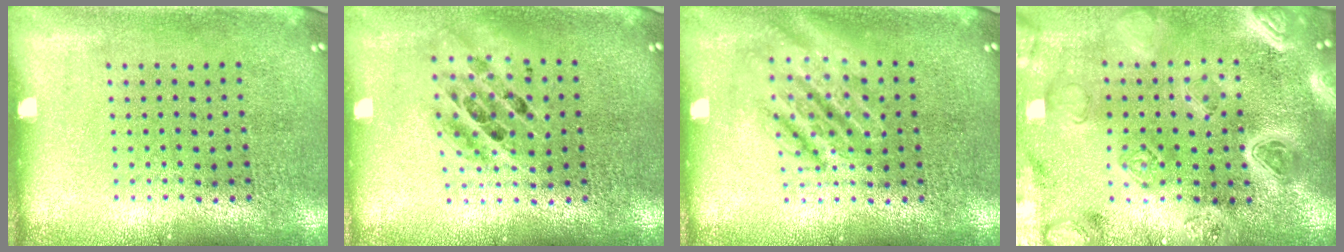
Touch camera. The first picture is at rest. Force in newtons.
{"total": 1.4, "press": 1.2, "slide": 0.7}
{"total": 1.7, "press": 1.7, "slide": 0.3}
{"total": 4.5, "press": 4.0, "slide": 2.2}